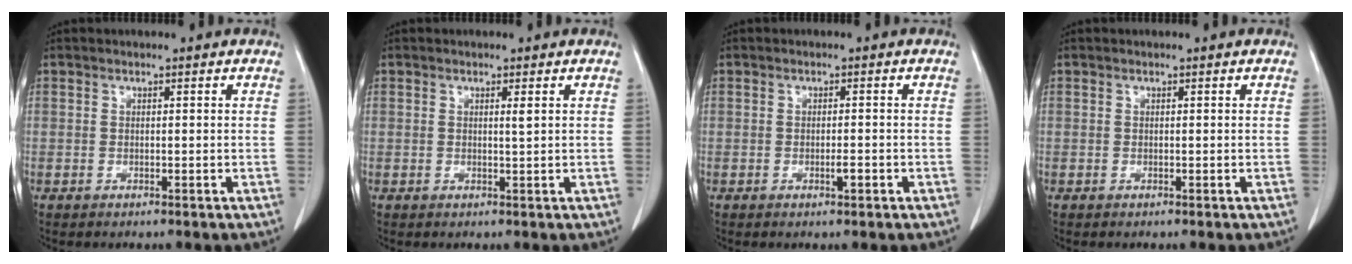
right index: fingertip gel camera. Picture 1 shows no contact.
{"total": 0.9, "force": [0.4, -0.1, 0.8], "torque": [-0.018, -0.003, 0.006]}
{"total": 1.6, "force": [-0.6, 0.3, 1.4], "torque": [-0.025, -0.001, -0.010]}
{"total": 0.0}